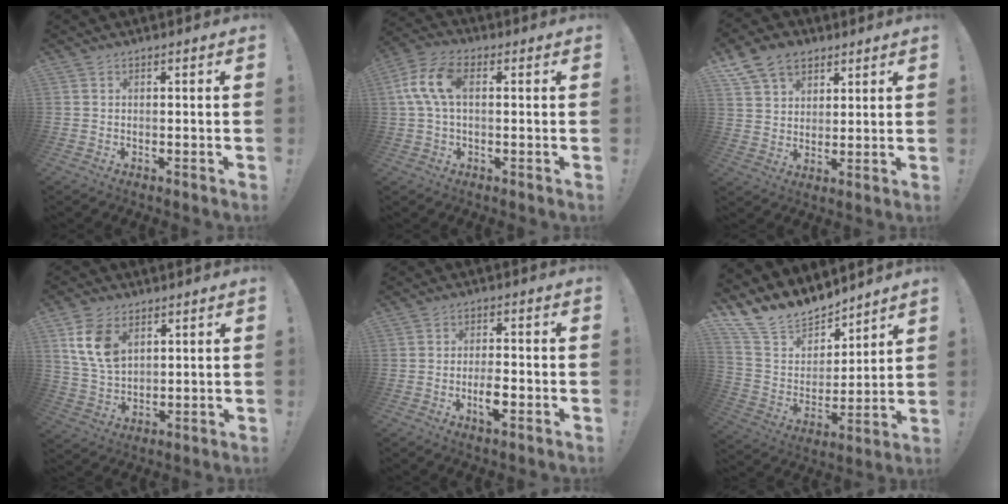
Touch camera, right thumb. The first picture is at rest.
{"total": 10.6, "force": [1.7, 5.8, 8.7], "torque": [-0.169, 0.010, 0.035]}
{"total": 11.1, "force": [6.8, 7.8, 4.1], "torque": [-0.070, -0.034, 0.134]}
{"total": 11.5, "force": [5.5, 7.5, 6.8], "torque": [-0.135, -0.010, 0.109]}
{"total": 4.9, "force": [-1.9, 1.9, 4.1], "torque": [-0.068, 0.002, -0.036]}
{"total": 14.8, "force": [13.1, 6.0, 3.3], "torque": [-0.080, -0.108, 0.245]}